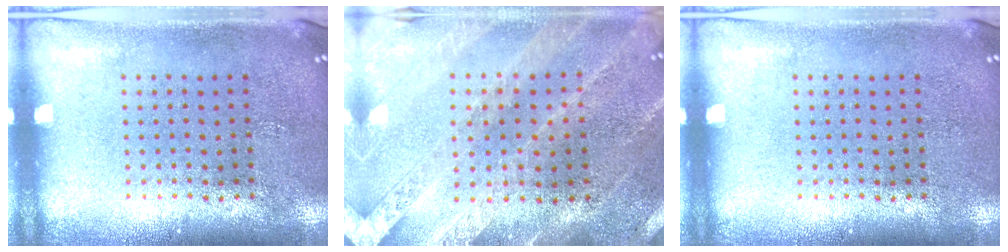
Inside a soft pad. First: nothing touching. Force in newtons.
{"total": 1.0, "press": 1.0, "slide": 0.3}
{"total": 0.0}